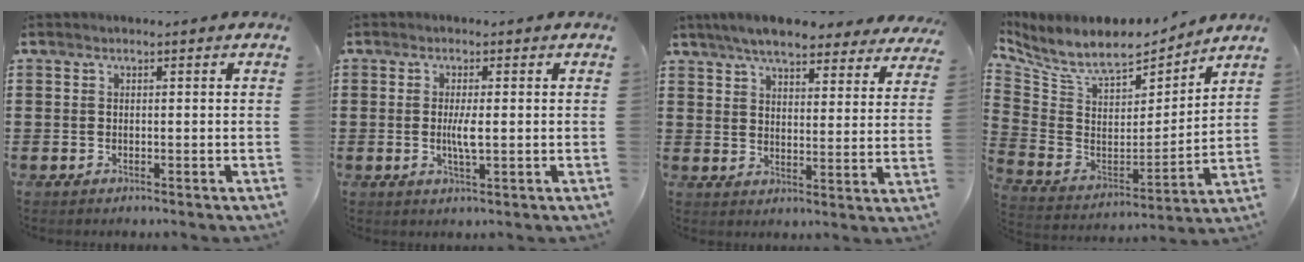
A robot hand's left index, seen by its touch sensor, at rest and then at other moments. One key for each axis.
{"total": 3.2, "fx": 0.1, "fy": 0.5, "fz": 3.1, "tx": -0.059, "ty": -0.003, "tz": 0.000}
{"total": 6.7, "fx": 6.2, "fy": 0.8, "fz": 2.5, "tx": -0.071, "ty": -0.018, "tz": 0.112}
{"total": 9.1, "fx": 7.5, "fy": 2.8, "fz": 4.2, "tx": -0.117, "ty": -0.046, "tz": 0.131}